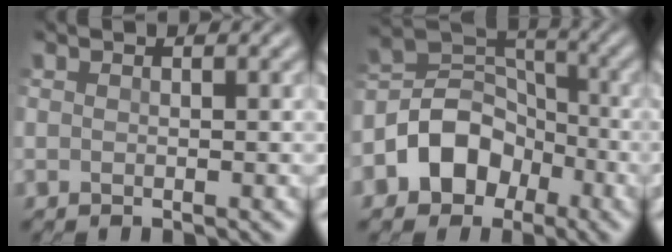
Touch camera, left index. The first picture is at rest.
{"total": 6.2, "force": [-3.3, 4.6, 2.5], "torque": [-0.031, 0.005, -0.066]}